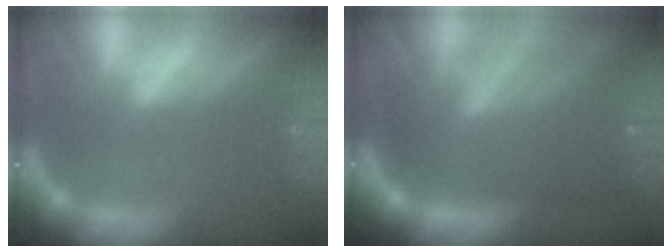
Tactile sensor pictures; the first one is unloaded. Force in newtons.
{"total": 9.5}